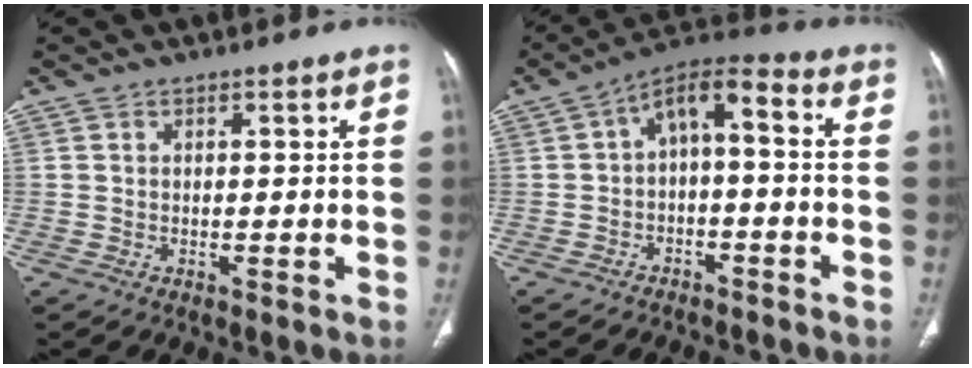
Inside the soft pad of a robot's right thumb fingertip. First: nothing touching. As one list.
[{"total": 8.7, "force": [-1.5, 4.5, 7.3], "torque": [-0.107, 0.056, -0.031]}]